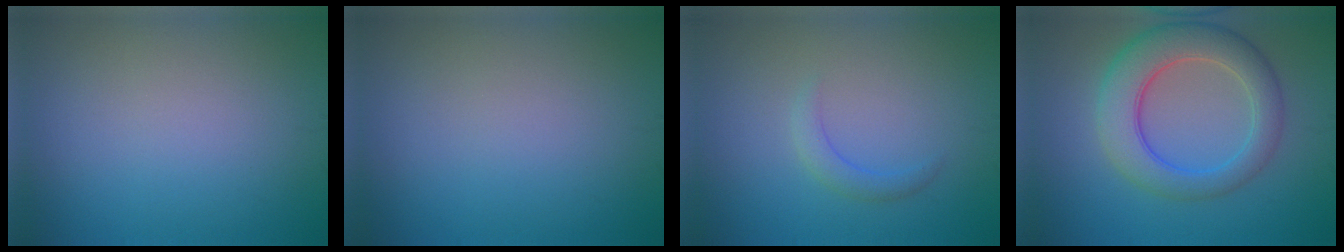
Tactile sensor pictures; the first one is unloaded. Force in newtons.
{"total": 0.0}
{"total": 1.5, "press": 1.5, "slide": 0.1}
{"total": 6.8, "press": 6.8, "slide": 0.3}